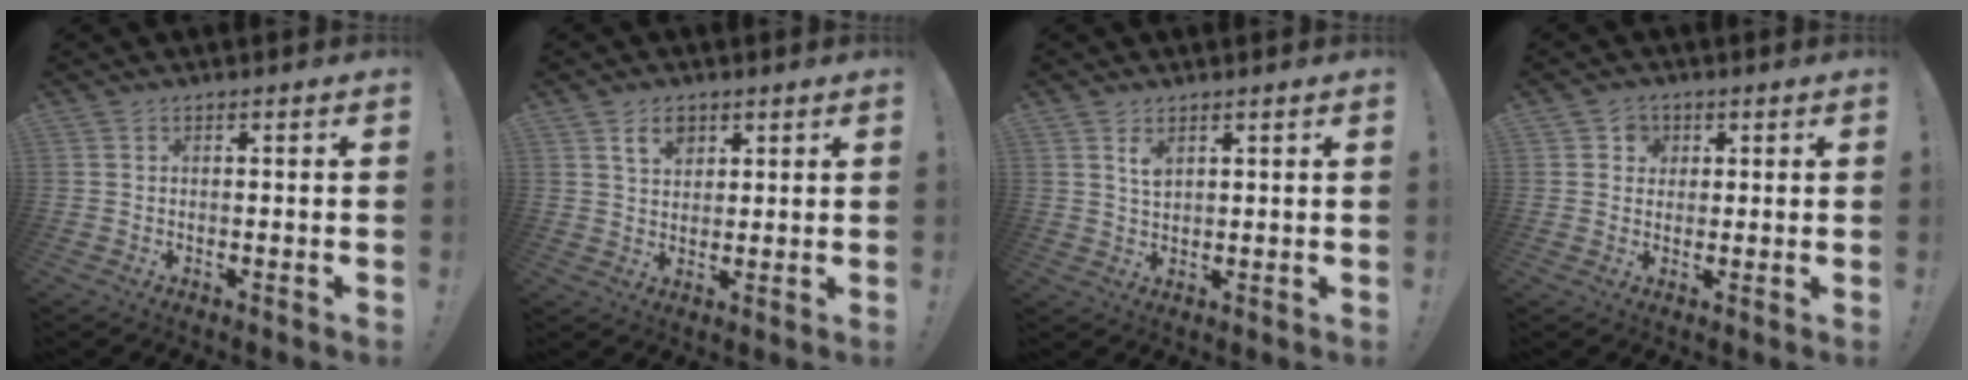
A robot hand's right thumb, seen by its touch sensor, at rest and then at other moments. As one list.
[{"total": 5.9, "force": [3.3, 4.0, 2.7], "torque": [-0.040, -0.004, 0.059]}, {"total": 3.8, "force": [2.4, 2.2, 2.0], "torque": [-0.022, -0.018, 0.040]}, {"total": 3.8, "force": [1.3, 3.5, 0.6], "torque": [-0.007, -0.003, 0.022]}]